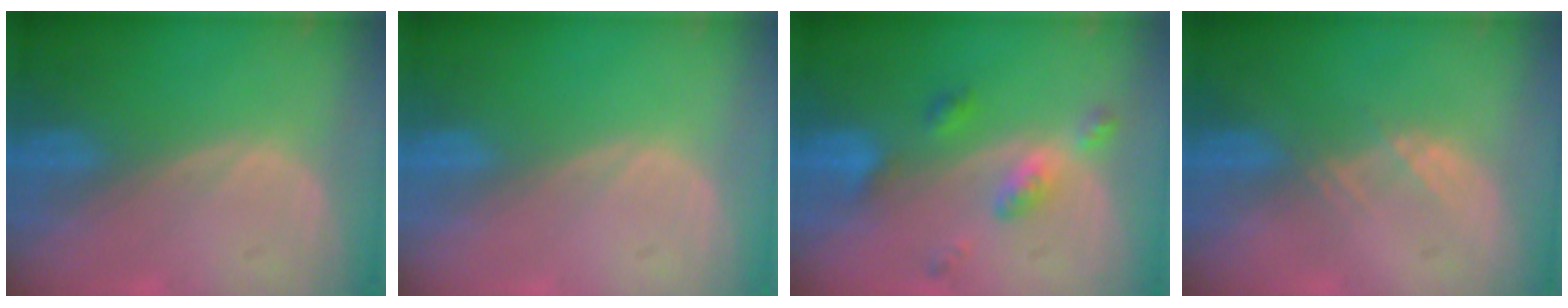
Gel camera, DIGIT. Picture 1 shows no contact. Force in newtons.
{"total": 0.0}
{"total": 5.2, "press": 4.7, "slide": 2.3}
{"total": 1.9, "press": 1.8, "slide": 0.8}